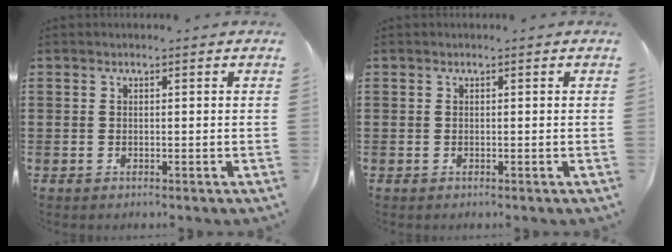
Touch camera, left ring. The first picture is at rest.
{"total": 0.0}